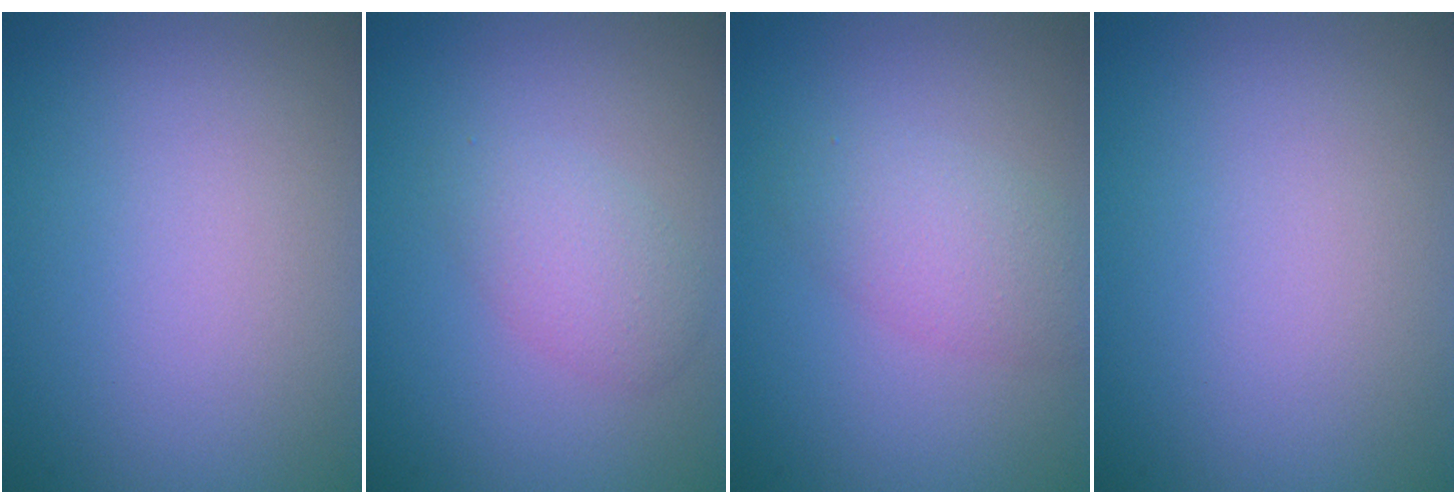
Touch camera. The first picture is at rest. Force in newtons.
{"total": 2.4, "press": 2.4, "slide": 0.1}
{"total": 2.9, "press": 2.9, "slide": 0.1}
{"total": 0.0}